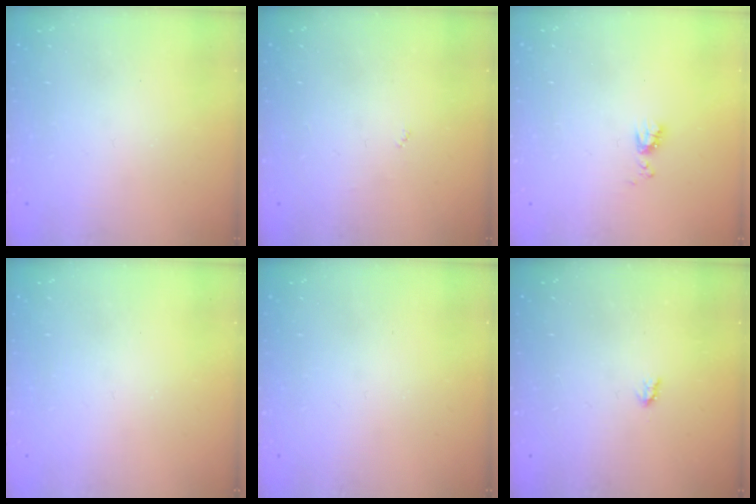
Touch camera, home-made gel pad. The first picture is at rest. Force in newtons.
{"total": 2.7, "press": 2.7, "slide": 0.4}
{"total": 5.7, "press": 5.7, "slide": 0.8}
{"total": 0.0}
{"total": 0.0}
{"total": 1.9, "press": 1.9, "slide": 0.3}